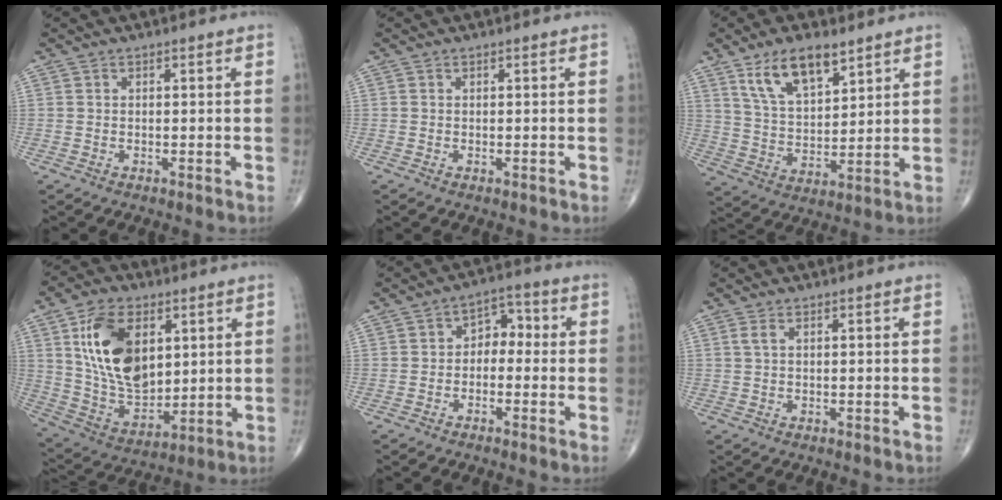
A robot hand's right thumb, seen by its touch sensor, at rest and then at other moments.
{"total": 0.0}
{"total": 11.8, "force": [7.3, 5.1, 7.8], "torque": [-0.125, -0.035, 0.145]}
{"total": 18.1, "force": [5.4, 10.8, 13.5], "torque": [-0.220, -0.024, 0.112]}
{"total": 4.9, "force": [-0.7, 3.6, 3.4], "torque": [-0.024, 0.030, -0.027]}
{"total": 1.2, "force": [0.5, 0.3, 1.0], "torque": [-0.030, 0.007, 0.013]}